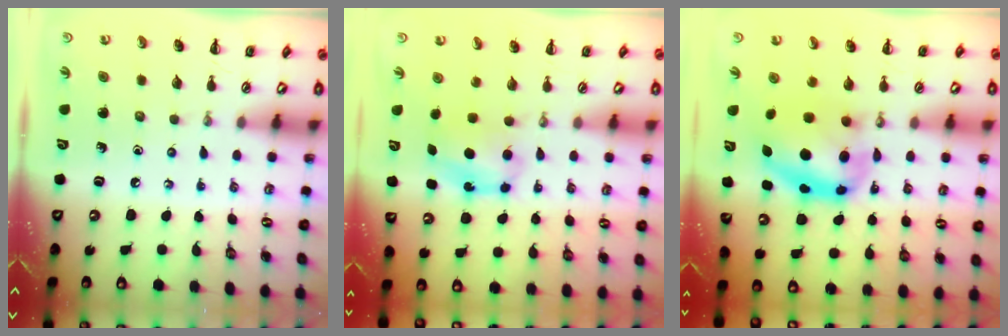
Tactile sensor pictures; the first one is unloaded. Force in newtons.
{"total": 5.6, "press": 5.5, "slide": 0.9}
{"total": 7.9, "press": 7.7, "slide": 1.8}